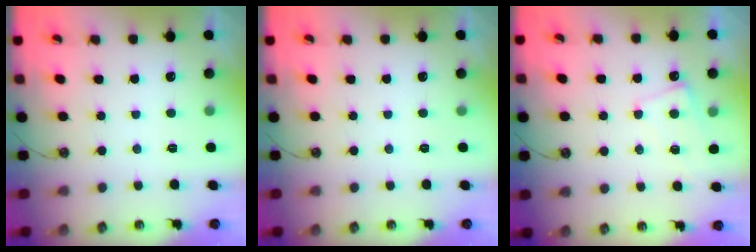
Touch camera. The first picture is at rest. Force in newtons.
{"total": 0.0}
{"total": 0.0}